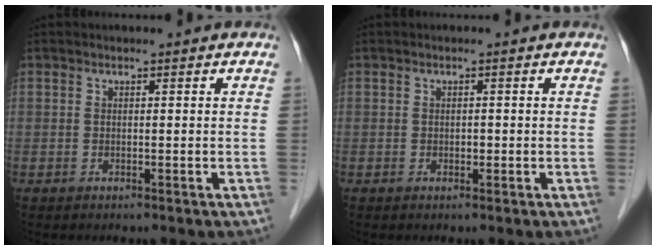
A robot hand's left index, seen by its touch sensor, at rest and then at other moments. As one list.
[{"total": 0.8, "force": [-0.3, 0.5, 0.5], "torque": [-0.009, -0.003, -0.006]}]